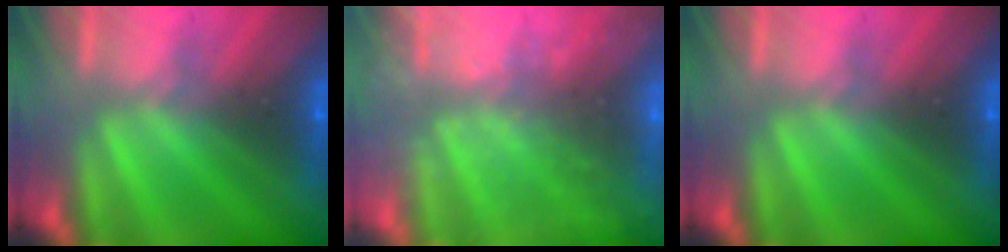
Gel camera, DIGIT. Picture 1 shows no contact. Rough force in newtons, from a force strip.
{"total": 9.6}
{"total": 0.0}